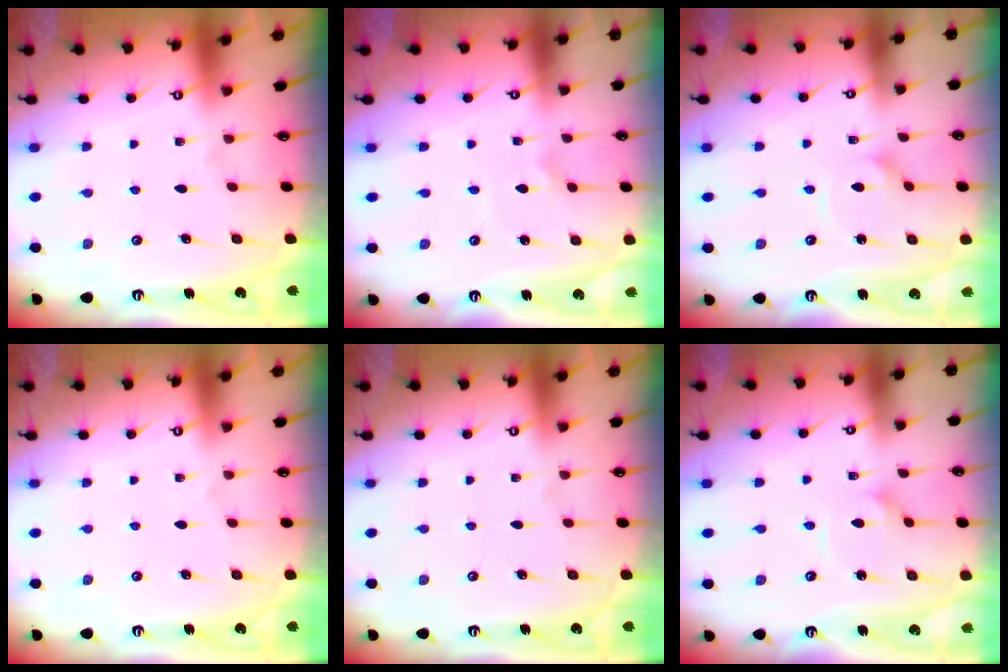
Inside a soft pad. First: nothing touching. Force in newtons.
{"total": 1.3, "press": 1.3, "slide": 0.3}
{"total": 1.7, "press": 1.7, "slide": 0.2}
{"total": 0.0}
{"total": 0.0}
{"total": 1.7, "press": 1.7, "slide": 0.2}